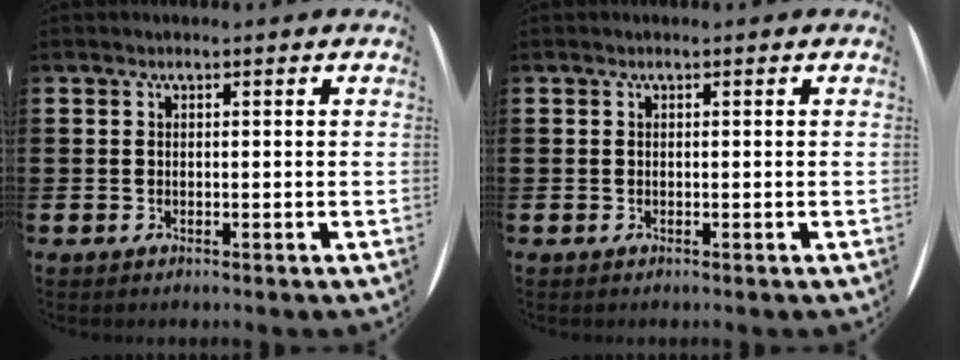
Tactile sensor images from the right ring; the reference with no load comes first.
{"total": 0.0}